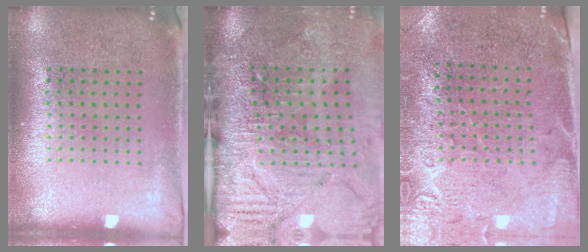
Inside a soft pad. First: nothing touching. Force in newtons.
{"total": 4.4, "press": 3.8, "slide": 2.2}
{"total": 2.8, "press": 2.5, "slide": 1.1}